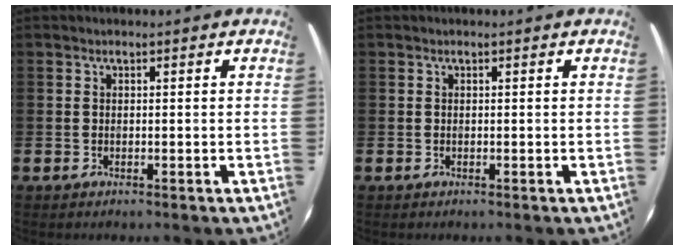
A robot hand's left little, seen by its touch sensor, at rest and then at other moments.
{"total": 0.0}